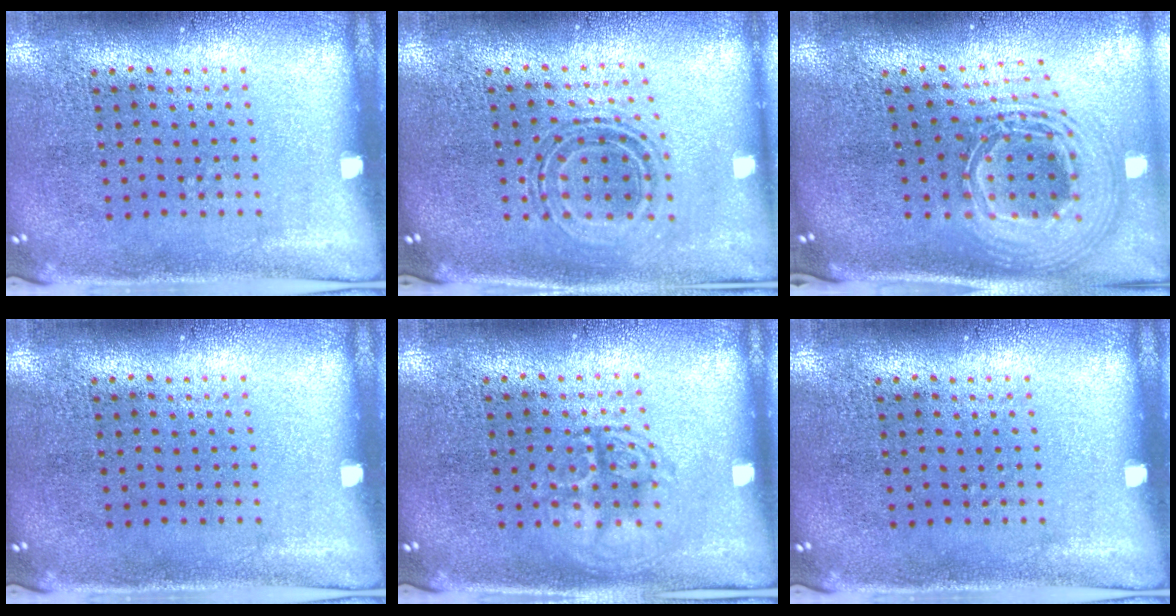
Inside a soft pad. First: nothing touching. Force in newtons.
{"total": 0.7, "press": 0.7, "slide": 0.2}
{"total": 2.8, "press": 1.9, "slide": 2.0}
{"total": 0.0}
{"total": 2.4, "press": 2.3, "slide": 0.3}
{"total": 0.0}